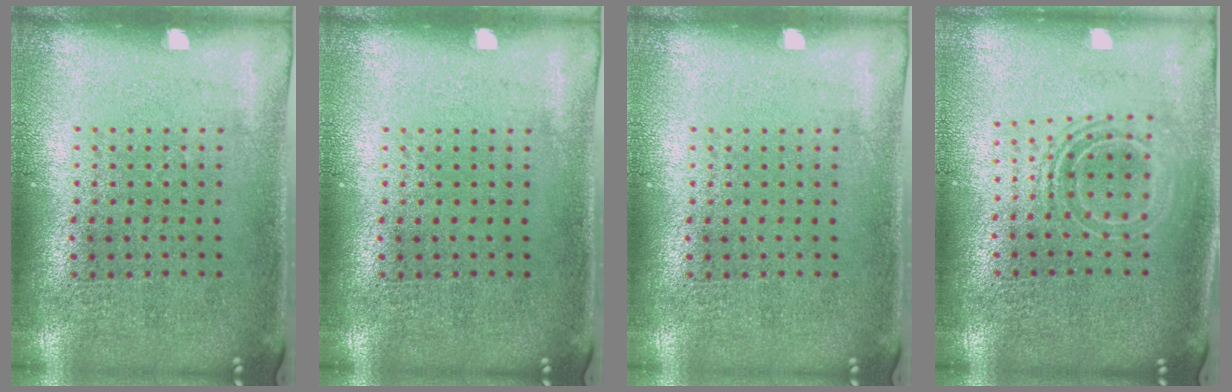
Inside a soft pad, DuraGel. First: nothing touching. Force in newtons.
{"total": 0.0}
{"total": 0.0}
{"total": 1.8, "press": 1.4, "slide": 1.2}